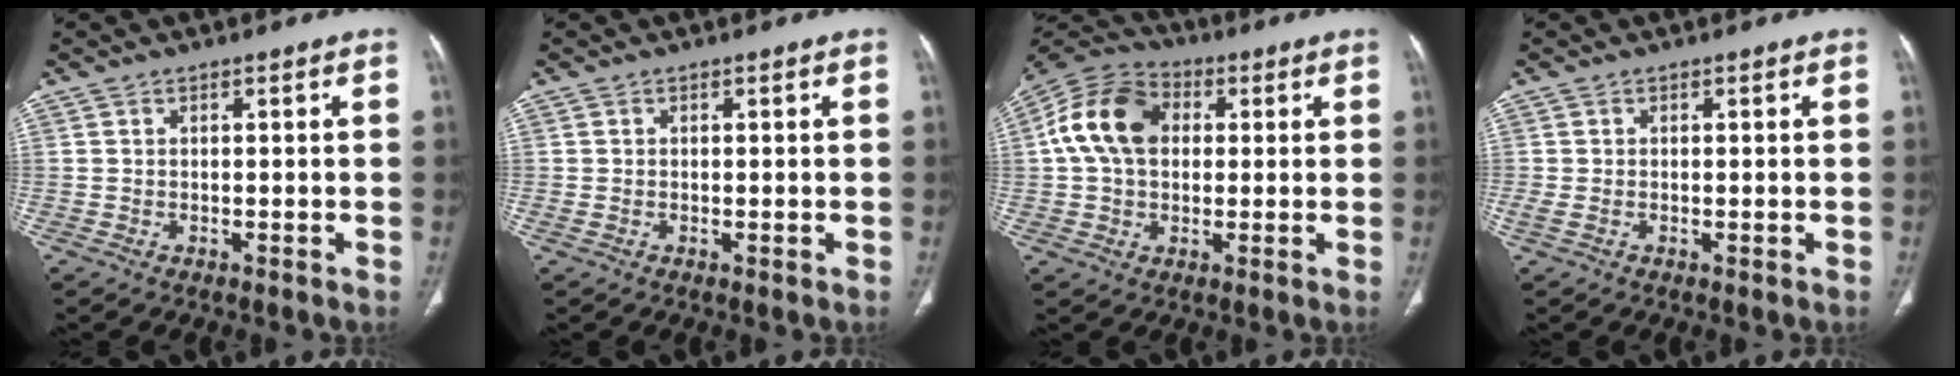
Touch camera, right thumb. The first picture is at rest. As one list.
[{"total": 0.7, "force": [-0.1, 0.4, 0.6], "torque": [-0.017, -0.002, 0.001]}, {"total": 14.3, "force": [2.3, 10.3, 9.6], "torque": [-0.168, 0.026, 0.031]}, {"total": 1.6, "force": [-0.2, 0.8, 1.3], "torque": [-0.042, -0.001, -0.005]}]